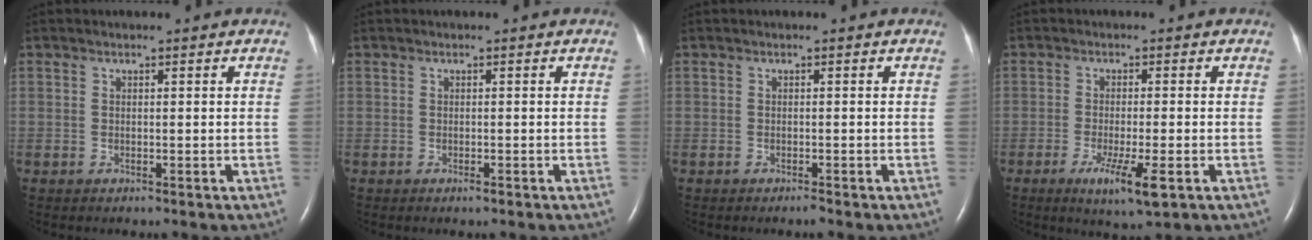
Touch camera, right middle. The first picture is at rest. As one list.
[{"total": 0.5, "force": [-0.3, 0.1, 0.4], "torque": [-0.008, -0.001, -0.004]}, {"total": 0.5, "force": [-0.5, 0.0, 0.2], "torque": [-0.007, -0.001, -0.007]}, {"total": 6.1, "force": [-2.8, 0.5, 5.4], "torque": [-0.098, -0.016, -0.043]}]